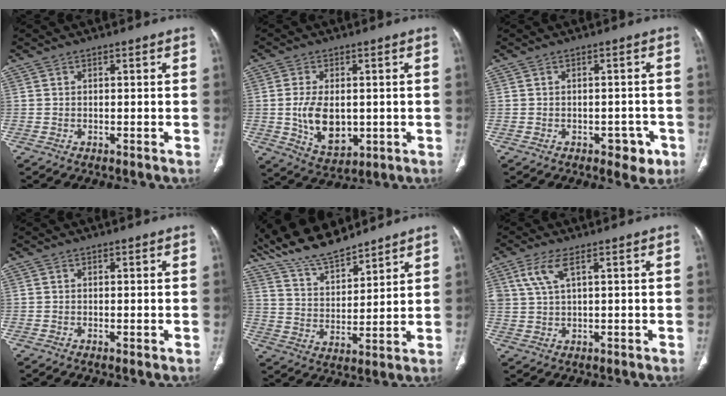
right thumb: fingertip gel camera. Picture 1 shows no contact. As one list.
[{"total": 9.4, "force": [-0.4, 5.8, 7.4], "torque": [-0.123, -0.010, 0.004]}, {"total": 4.3, "force": [-2.2, 2.7, 2.7], "torque": [-0.011, 0.013, -0.024]}, {"total": 0.5, "force": [-0.1, 0.1, 0.5], "torque": [-0.014, -0.004, 0.000]}, {"total": 13.4, "force": [11.7, 3.7, 5.3], "torque": [-0.079, -0.055, 0.221]}, {"total": 4.8, "force": [2.3, 1.5, 3.9], "torque": [-0.099, 0.000, 0.052]}]